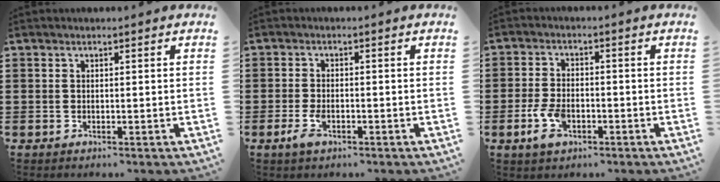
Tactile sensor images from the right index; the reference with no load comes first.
{"total": 3.0, "force": [-1.4, 1.3, 2.4], "torque": [-0.059, -0.009, -0.027]}
{"total": 5.0, "force": [-2.1, 2.6, 3.7], "torque": [-0.091, -0.006, -0.041]}